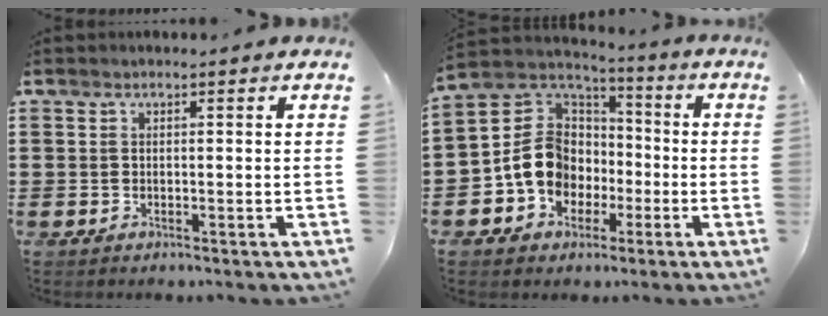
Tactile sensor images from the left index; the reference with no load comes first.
{"total": 11.2, "force": [-2.9, 9.5, 5.2], "torque": [-0.156, 0.012, -0.059]}